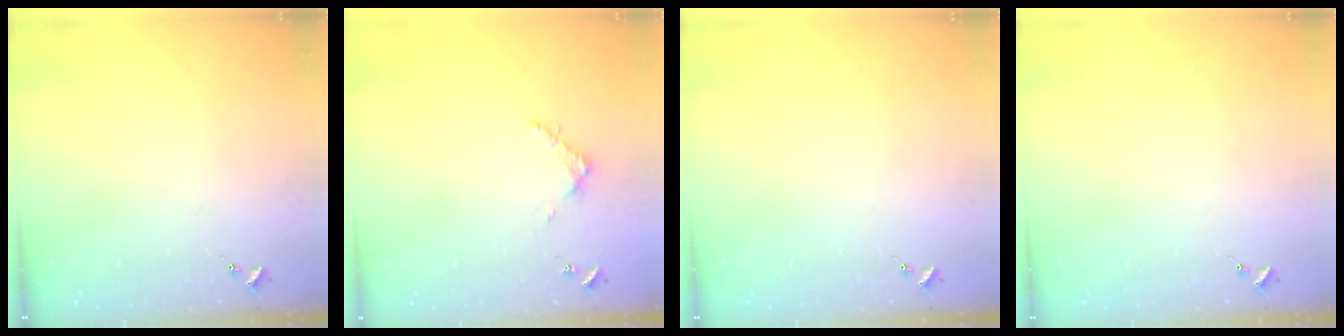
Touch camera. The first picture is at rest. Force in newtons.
{"total": 3.1, "press": 3.1, "slide": 0.4}
{"total": 0.0}
{"total": 0.0}